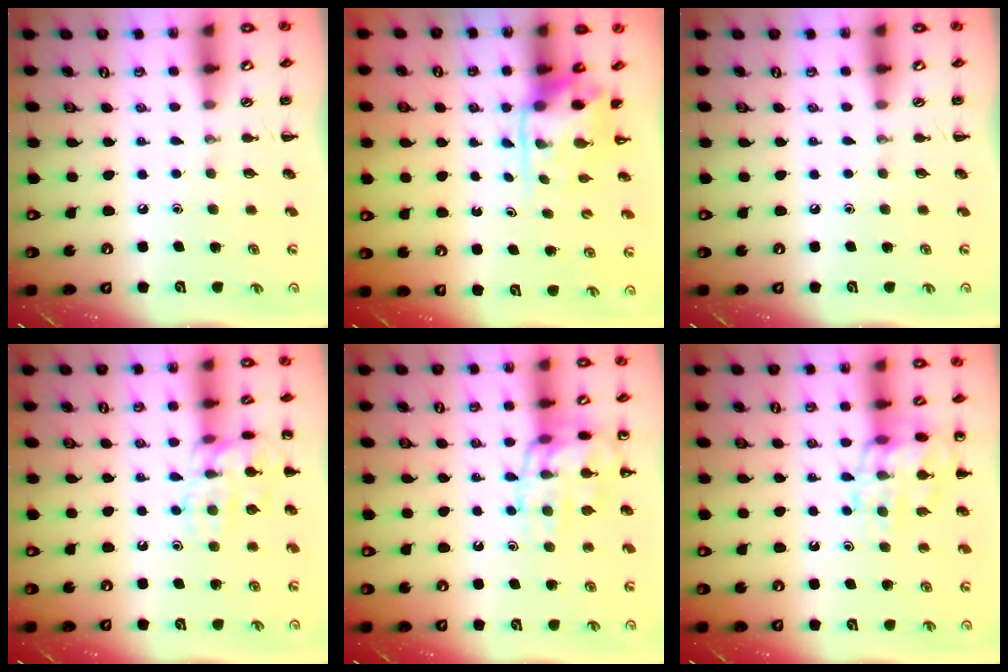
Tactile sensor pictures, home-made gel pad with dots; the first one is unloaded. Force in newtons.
{"total": 3.5, "press": 3.4, "slide": 0.8}
{"total": 0.0}
{"total": 13.3, "press": 13.3, "slide": 0.4}
{"total": 14.4, "press": 14.3, "slide": 1.3}
{"total": 14.3, "press": 14.1, "slide": 2.0}